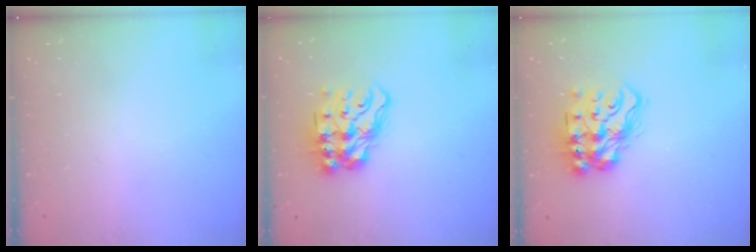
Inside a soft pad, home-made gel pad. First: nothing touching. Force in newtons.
{"total": 13.4, "press": 13.4, "slide": 1.3}
{"total": 14.9, "press": 14.8, "slide": 1.2}